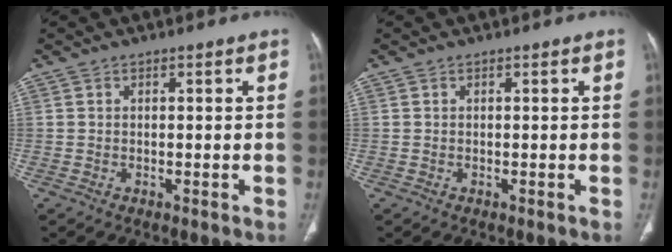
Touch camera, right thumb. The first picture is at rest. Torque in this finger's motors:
{"motor_torque": [0.00, 0.02, 0.00, 0.00, 0.00]}